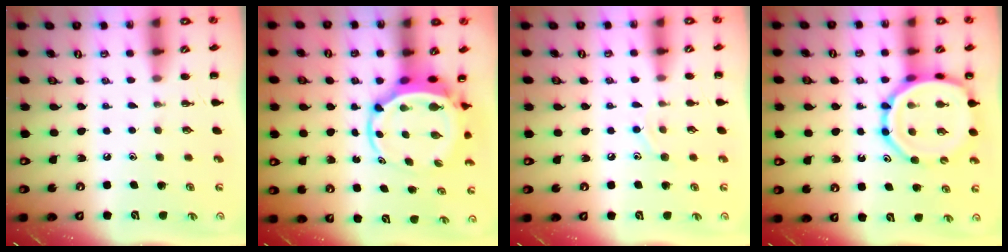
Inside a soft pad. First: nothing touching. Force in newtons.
{"total": 5.4, "press": 5.3, "slide": 1.3}
{"total": 8.3, "press": 8.1, "slide": 1.8}
{"total": 14.3, "press": 14.0, "slide": 2.5}